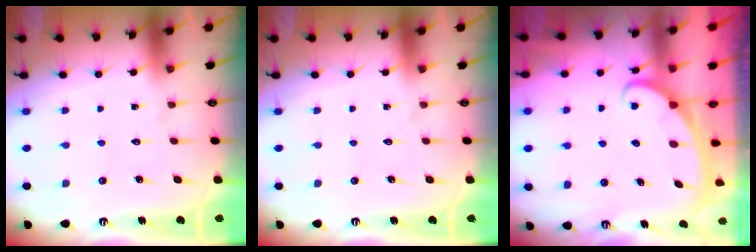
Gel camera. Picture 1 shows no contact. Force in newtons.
{"total": 0.0}
{"total": 2.4, "press": 2.4, "slide": 0.4}